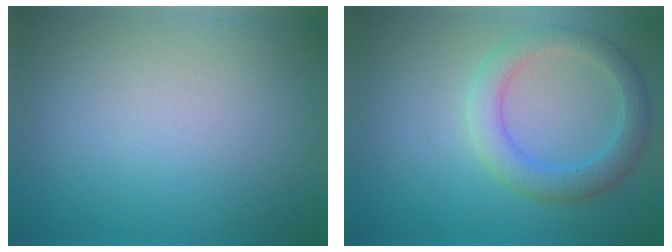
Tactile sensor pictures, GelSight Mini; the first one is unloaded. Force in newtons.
{"total": 3.8, "press": 3.8, "slide": 0.1}